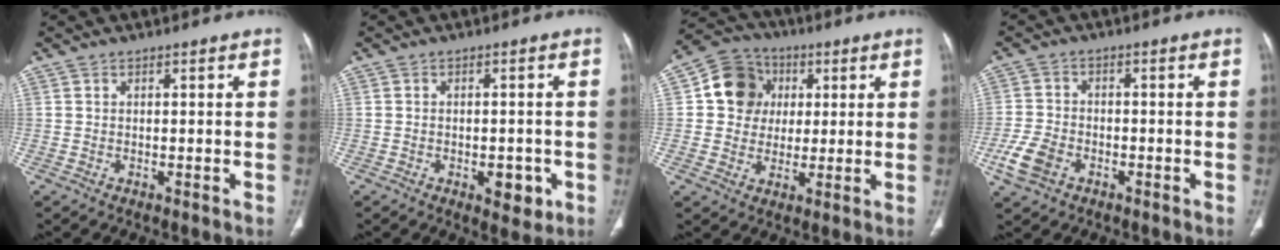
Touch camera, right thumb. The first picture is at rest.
{"total": 4.7, "force": [-1.7, 2.5, 3.6], "torque": [-0.031, 0.002, -0.015]}
{"total": 10.5, "force": [2.0, 9.3, 4.3], "torque": [-0.044, 0.006, 0.024]}
{"total": 6.5, "force": [-3.0, 4.3, 3.7], "torque": [-0.084, 0.011, -0.056]}